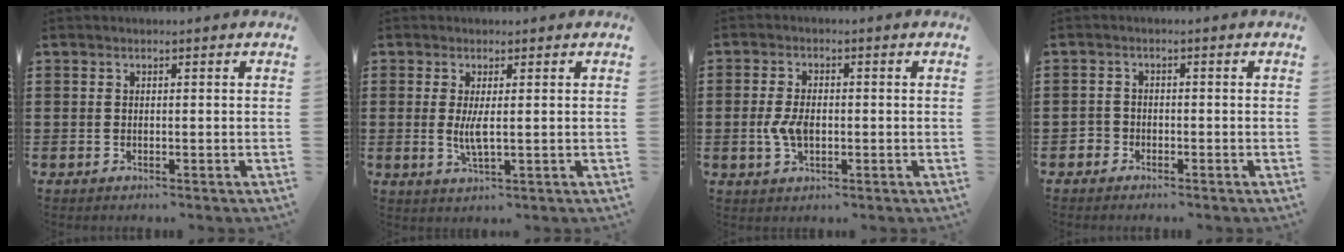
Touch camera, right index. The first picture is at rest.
{"total": 3.3, "force": [0.3, 0.6, 3.3], "torque": [-0.061, -0.005, 0.006]}
{"total": 4.6, "force": [-0.5, 2.7, 3.7], "torque": [-0.085, 0.003, -0.013]}
{"total": 1.8, "force": [-1.3, 1.2, 0.0], "torque": [-0.004, 0.004, -0.030]}